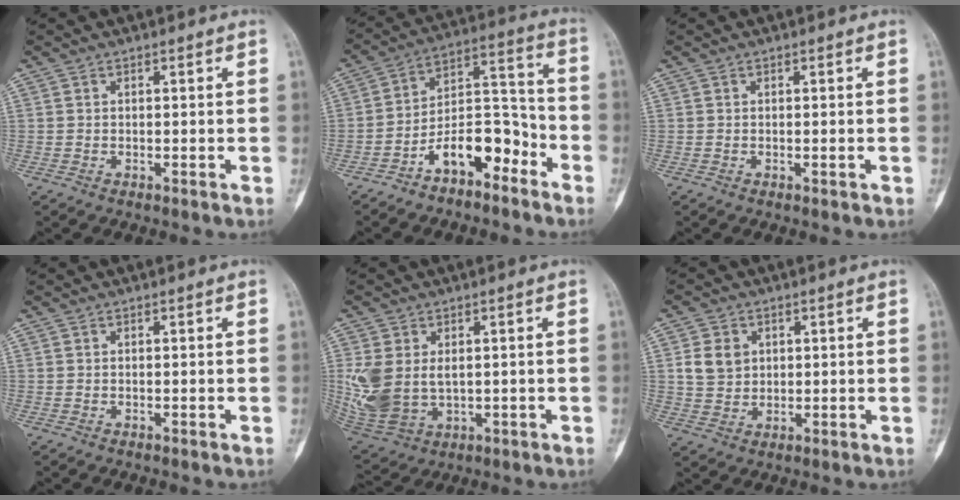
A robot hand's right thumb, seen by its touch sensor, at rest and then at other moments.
{"total": 12.1, "force": [-7.1, 6.0, 7.8], "torque": [-0.112, 0.084, -0.128]}
{"total": 0.6, "force": [-0.2, 0.2, 0.5], "torque": [-0.002, 0.000, -0.001]}
{"total": 0.0}
{"total": 12.1, "force": [0.8, 8.3, 8.7], "torque": [-0.193, -0.011, 0.036]}
{"total": 5.7, "force": [1.5, 4.7, 2.7], "torque": [-0.033, -0.004, 0.033]}